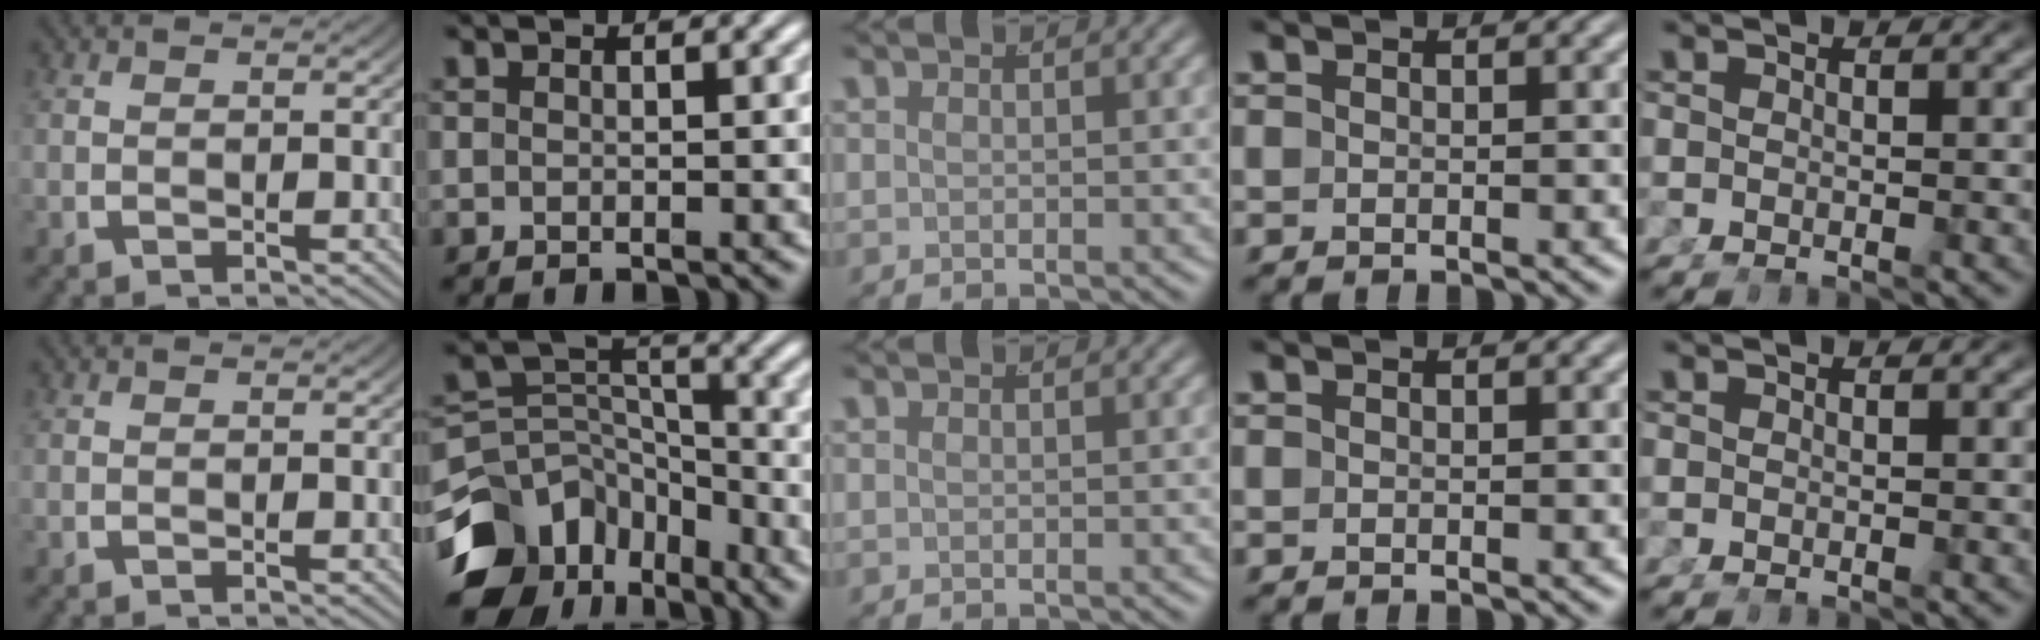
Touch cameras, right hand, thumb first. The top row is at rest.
{"index": {"total": 10.9, "force": [-5.3, 8.1, 5.1], "torque": [-0.082, -0.043, -0.081]}}